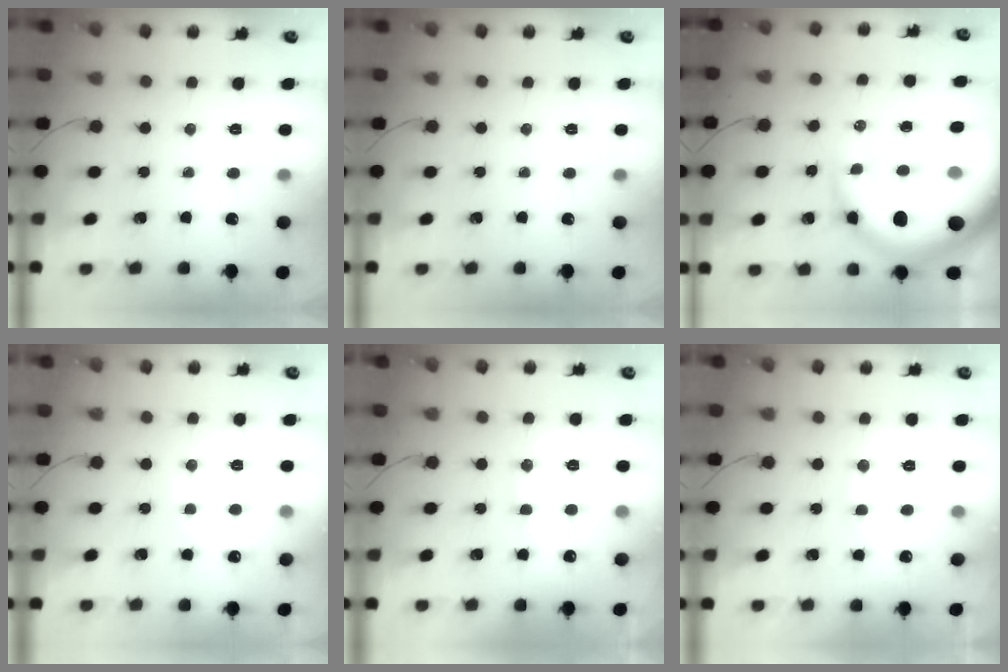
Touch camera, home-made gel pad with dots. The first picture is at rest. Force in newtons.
{"total": 0.0}
{"total": 16.3, "press": 15.6, "slide": 4.7}
{"total": 3.8, "press": 3.7, "slide": 1.2}
{"total": 8.6, "press": 8.6, "slide": 0.6}
{"total": 8.3, "press": 8.1, "slide": 1.4}